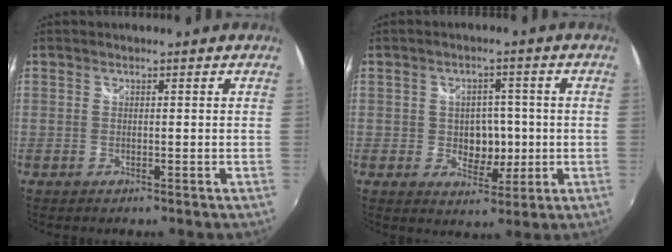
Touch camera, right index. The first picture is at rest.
{"total": 6.0, "force": [-0.5, 4.7, 3.8], "torque": [-0.061, 0.002, -0.001]}